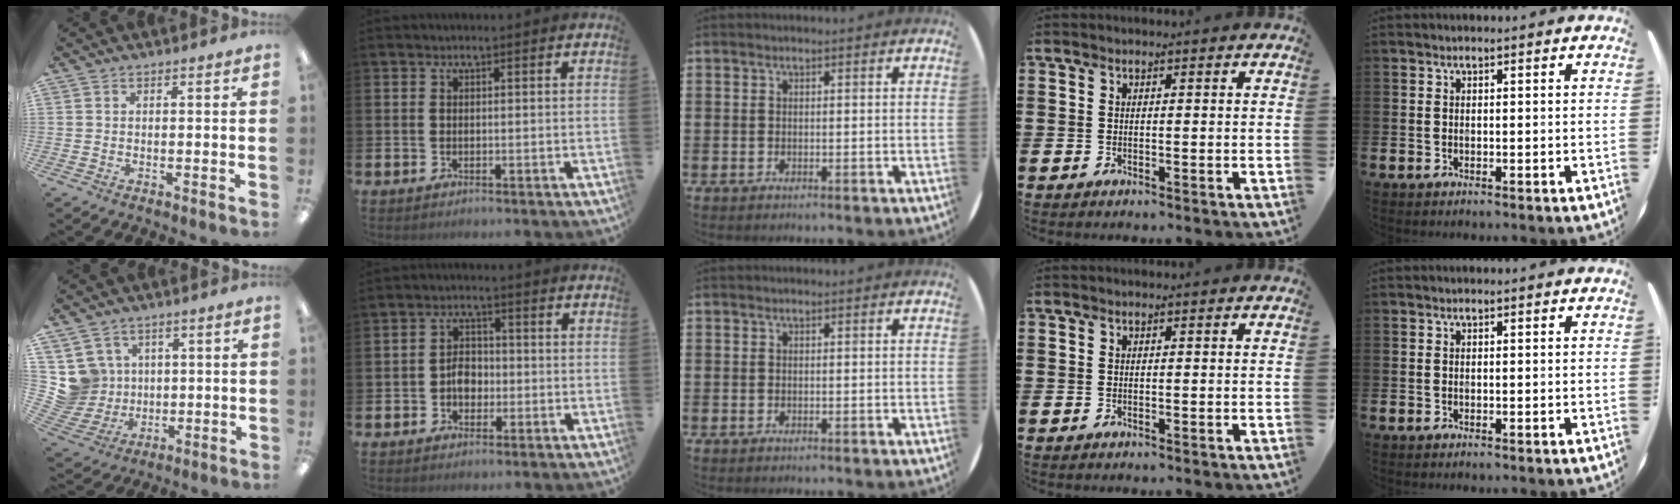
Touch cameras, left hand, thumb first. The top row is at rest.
{"thumb": {"total": 9.3, "force": [3.2, 8.7, 1.0], "torque": [-0.047, -0.018, 0.071]}, "index": {"total": 3.4, "force": [-0.9, 2.5, 2.2], "torque": [-0.030, 0.002, -0.022]}}